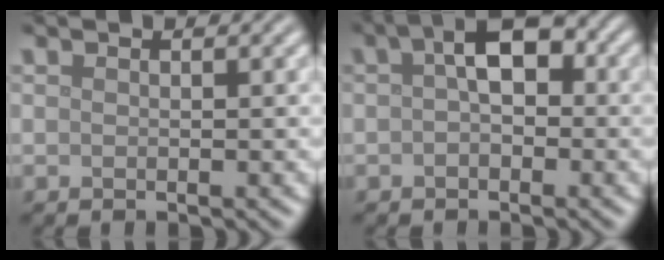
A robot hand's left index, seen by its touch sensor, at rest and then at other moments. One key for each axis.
{"total": 4.2, "fx": 0.6, "fy": 2.2, "fz": 3.5, "tx": -0.043, "ty": 0.015, "tz": -0.004}